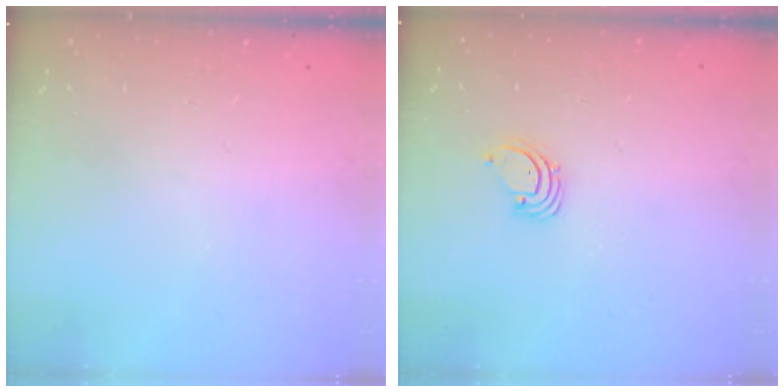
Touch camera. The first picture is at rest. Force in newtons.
{"total": 1.6, "press": 1.6, "slide": 0.1}